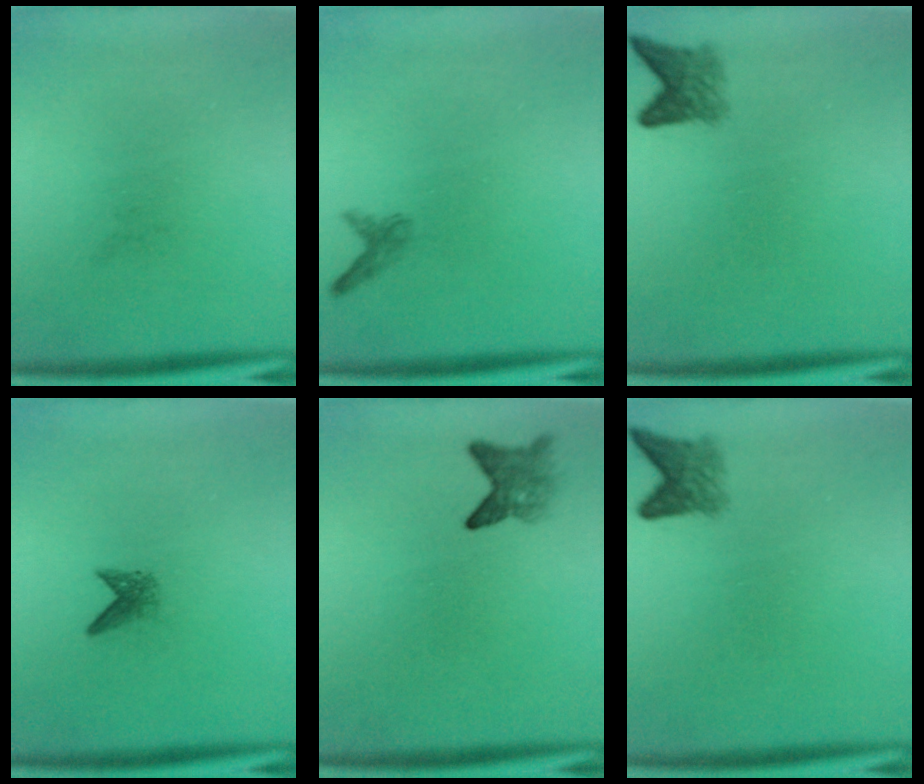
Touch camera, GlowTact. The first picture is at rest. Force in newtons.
{"total": 1.1}
{"total": 2.8}
{"total": 1.6}
{"total": 2.8}
{"total": 2.8}